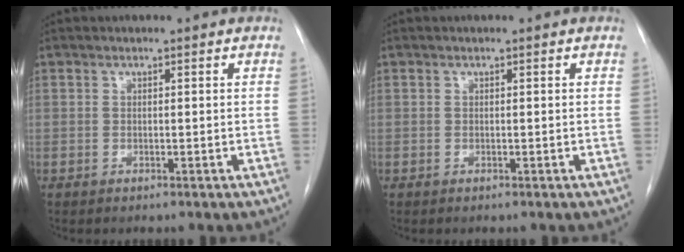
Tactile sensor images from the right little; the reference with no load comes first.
{"total": 0.0}